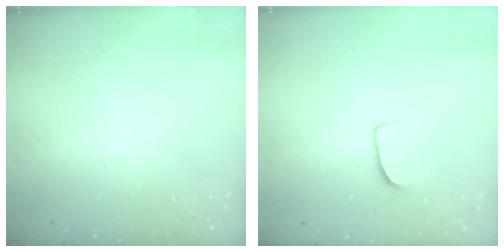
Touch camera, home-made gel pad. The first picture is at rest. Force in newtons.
{"total": 7.7, "press": 7.6, "slide": 0.7}